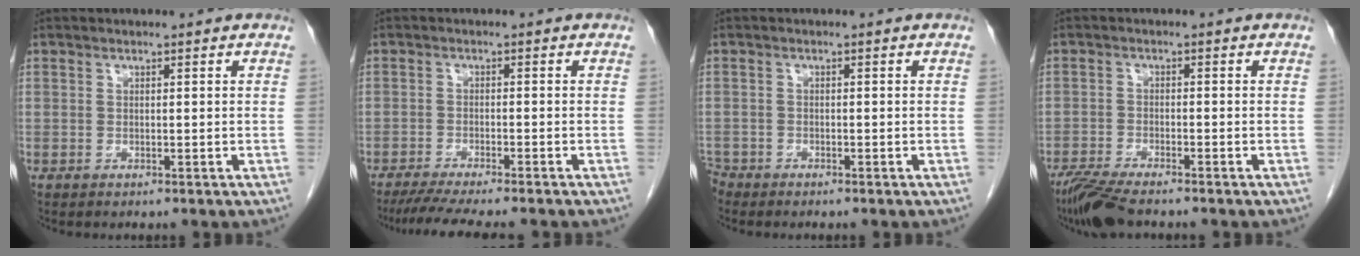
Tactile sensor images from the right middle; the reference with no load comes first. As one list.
[{"total": 9.5, "force": [-8.2, 0.2, 4.8], "torque": [-0.062, -0.019, -0.126]}, {"total": 2.1, "force": [-2.0, 0.8, 0.0], "torque": [0.001, -0.002, -0.036]}, {"total": 6.0, "force": [-5.0, 0.6, 3.3], "torque": [-0.061, -0.019, -0.094]}]